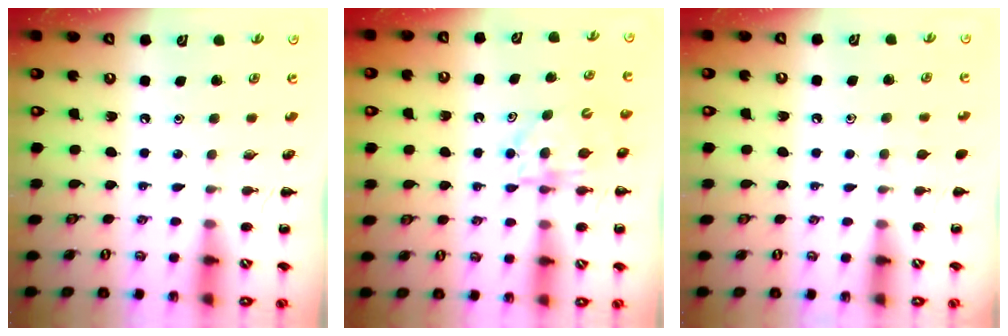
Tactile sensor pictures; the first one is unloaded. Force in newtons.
{"total": 5.8, "press": 5.8, "slide": 0.5}
{"total": 4.1, "press": 3.7, "slide": 1.6}